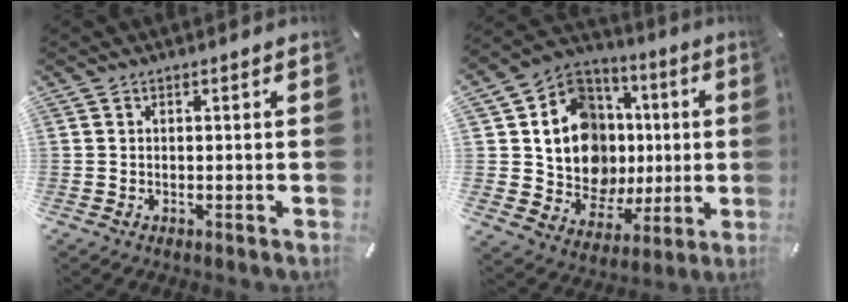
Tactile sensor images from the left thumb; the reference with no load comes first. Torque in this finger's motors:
{"motor_torque": [1.33, 1.32, 0.35, -0.20, 0.27]}